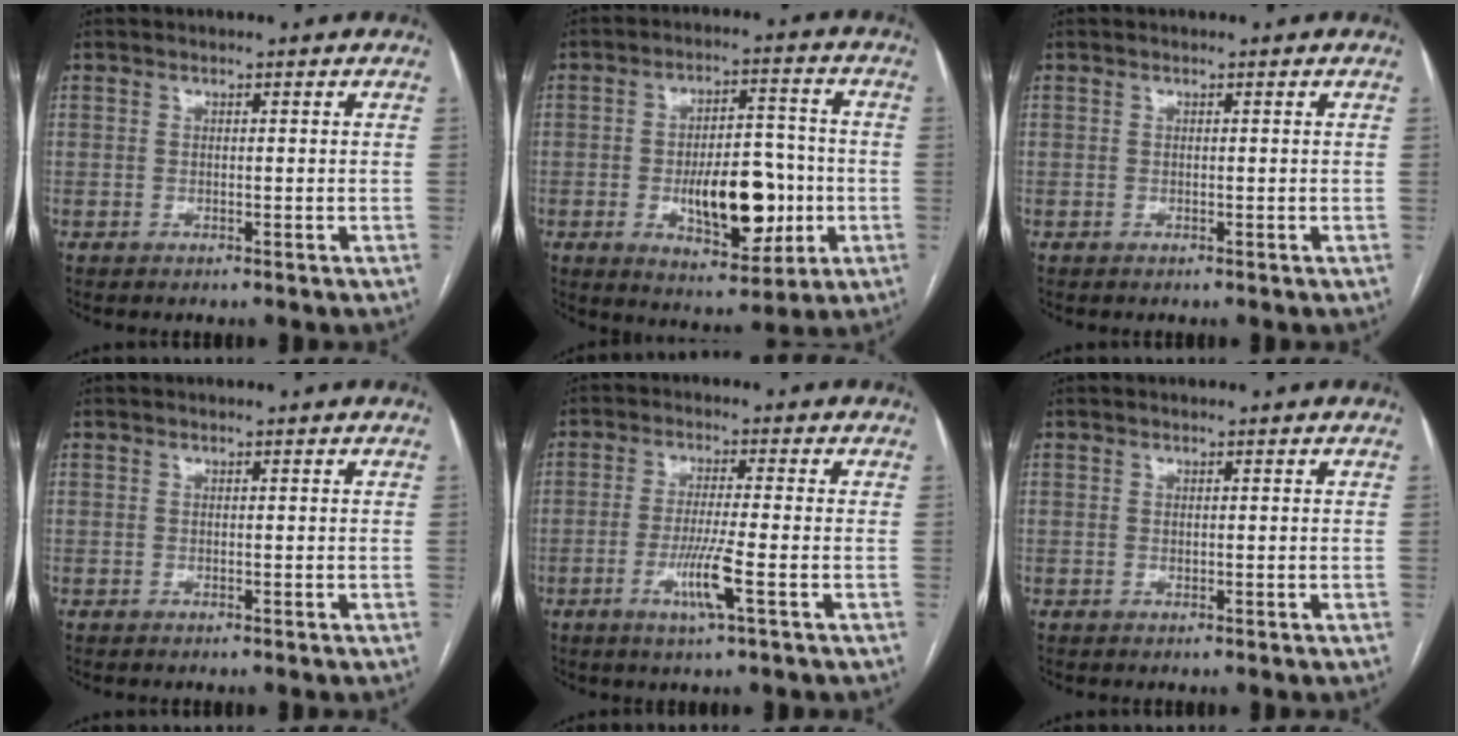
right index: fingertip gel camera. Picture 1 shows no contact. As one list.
[{"total": 13.1, "force": [-2.7, 5.6, 11.6], "torque": [-0.180, 0.009, -0.032]}, {"total": 0.0}, {"total": 0.0}, {"total": 6.2, "force": [-2.3, -0.5, 5.7], "torque": [-0.110, -0.015, -0.045]}, {"total": 0.0}]